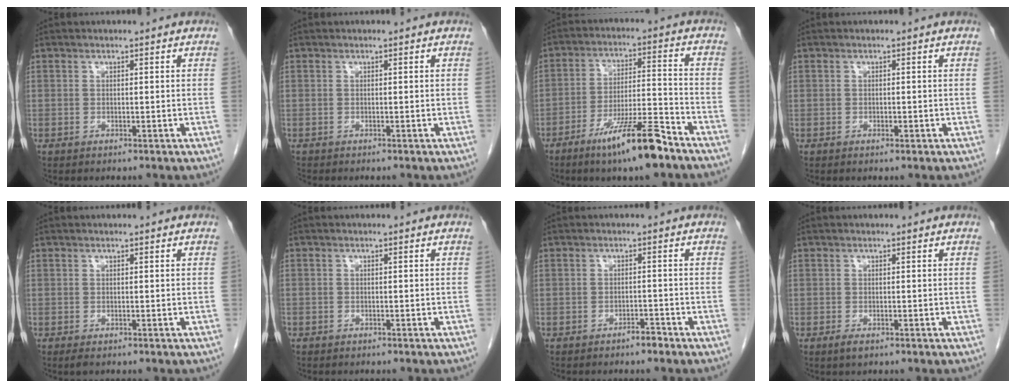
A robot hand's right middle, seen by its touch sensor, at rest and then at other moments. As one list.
[{"total": 0.0}, {"total": 11.8, "force": [-8.0, 0.9, 8.5], "torque": [-0.149, -0.014, -0.139]}, {"total": 0.7, "force": [-0.3, 0.4, 0.5], "torque": [-0.006, 0.001, -0.001]}, {"total": 1.0, "force": [-0.6, 0.4, 0.6], "torque": [-0.011, -0.002, -0.007]}, {"total": 0.8, "force": [-0.6, 0.6, 0.0], "torque": [-0.009, 0.003, -0.012]}, {"total": 1.6, "force": [-1.4, 0.3, 0.8], "torque": [-0.010, 0.001, -0.020]}, {"total": 1.3, "force": [-0.8, 0.5, 0.9], "torque": [-0.020, -0.002, -0.011]}]